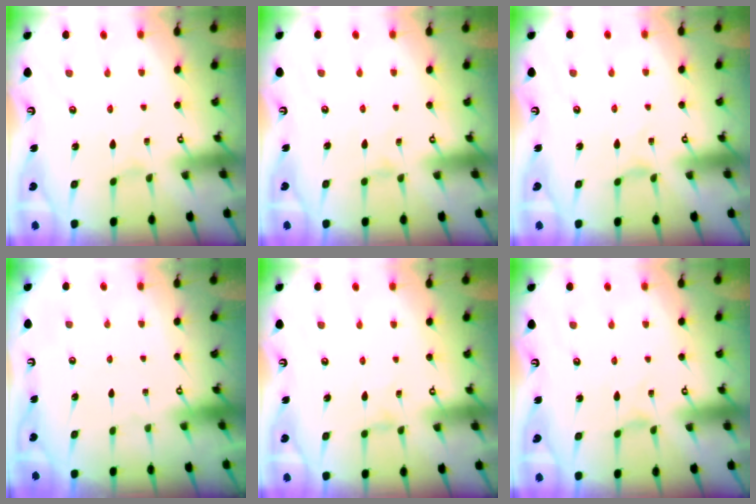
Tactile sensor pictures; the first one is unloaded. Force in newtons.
{"total": 0.0}
{"total": 1.3, "press": 1.3, "slide": 0.2}
{"total": 0.0}
{"total": 0.9, "press": 0.8, "slide": 0.4}
{"total": 0.0}